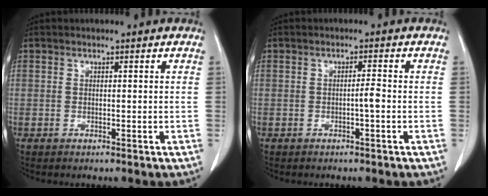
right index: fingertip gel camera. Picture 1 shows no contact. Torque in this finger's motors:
{"motor_torque": [0.38, -0.29, 0.13, 0.05]}